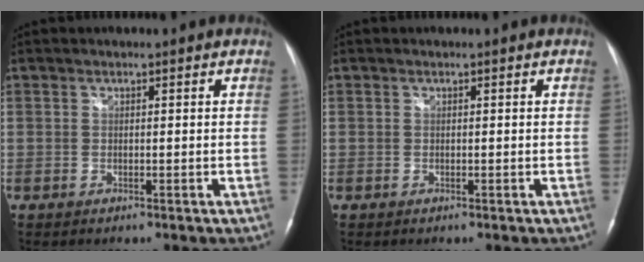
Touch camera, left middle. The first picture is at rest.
{"total": 0.0}